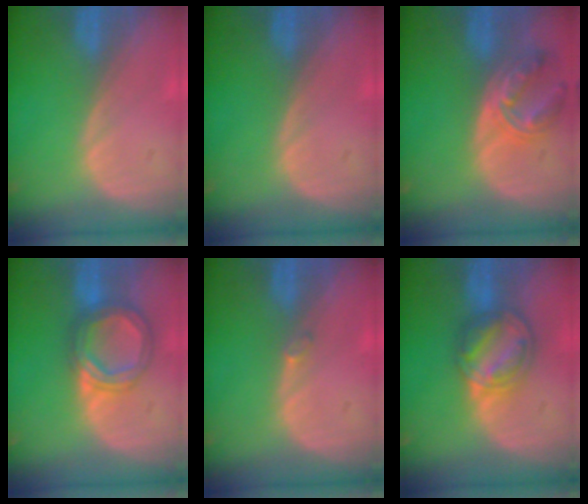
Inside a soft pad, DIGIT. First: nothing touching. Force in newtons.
{"total": 0.0}
{"total": 7.9, "press": 6.9, "slide": 3.8}
{"total": 6.4, "press": 6.4, "slide": 0.5}
{"total": 0.6, "press": 0.6, "slide": 0.1}
{"total": 7.4, "press": 6.6, "slide": 3.2}